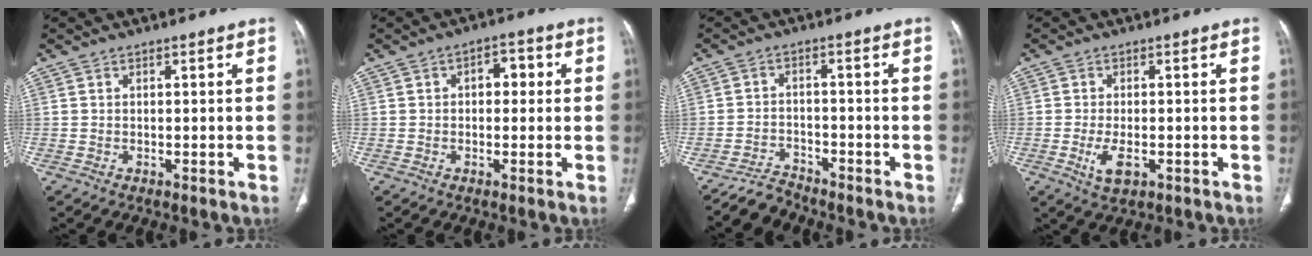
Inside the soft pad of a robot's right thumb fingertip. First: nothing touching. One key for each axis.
{"total": 4.5, "fx": 0.6, "fy": 2.9, "fz": 3.4, "tx": -0.025, "ty": 0.012, "tz": 0.003}
{"total": 3.9, "fx": -3.8, "fy": 0.8, "fz": -0.4, "tx": 0.003, "ty": 0.020, "tz": -0.069}
{"total": 4.6, "fx": -1.5, "fy": 2.2, "fz": 3.8, "tx": -0.073, "ty": -0.003, "tz": -0.020}